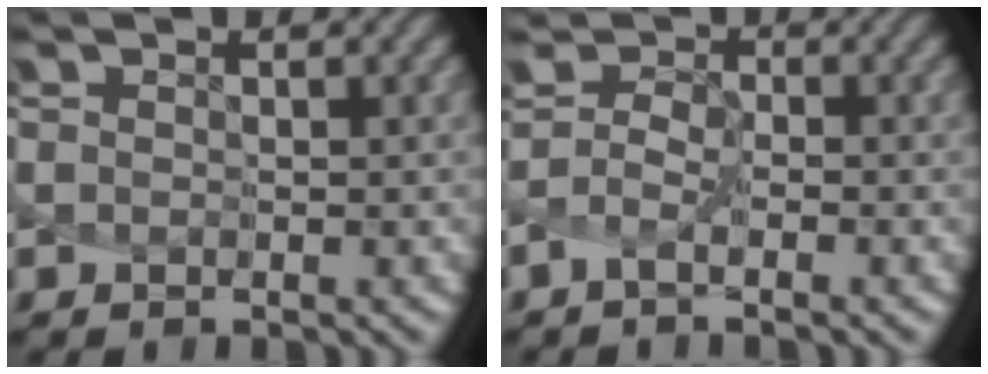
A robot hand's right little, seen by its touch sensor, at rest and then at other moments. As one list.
[{"total": 1.9, "force": [-1.3, 0.4, 1.3], "torque": [-0.033, 0.001, -0.033]}]